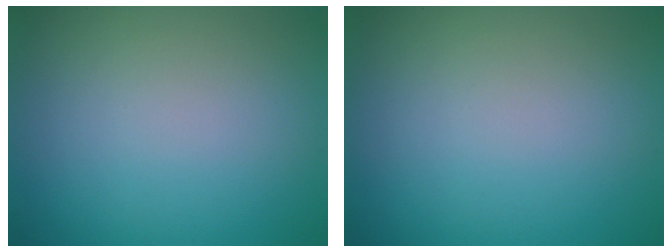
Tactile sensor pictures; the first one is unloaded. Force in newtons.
{"total": 0.0}